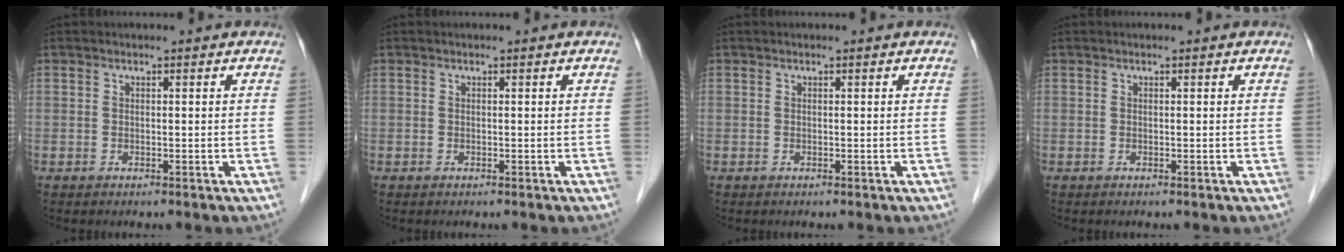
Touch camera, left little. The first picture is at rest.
{"total": 0.0}
{"total": 0.0}
{"total": 0.0}